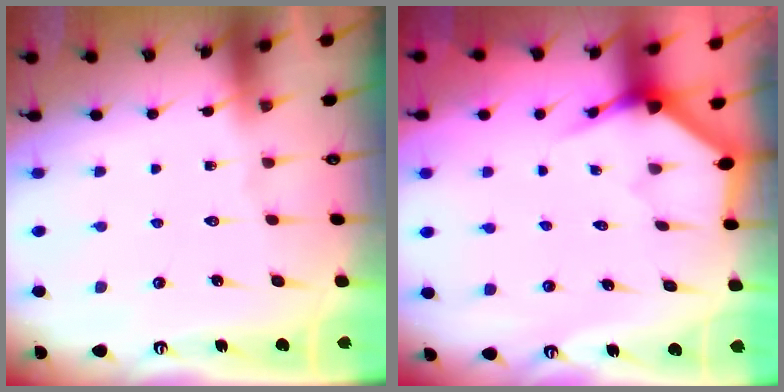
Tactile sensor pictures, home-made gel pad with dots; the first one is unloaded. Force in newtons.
{"total": 3.5, "press": 3.4, "slide": 0.2}